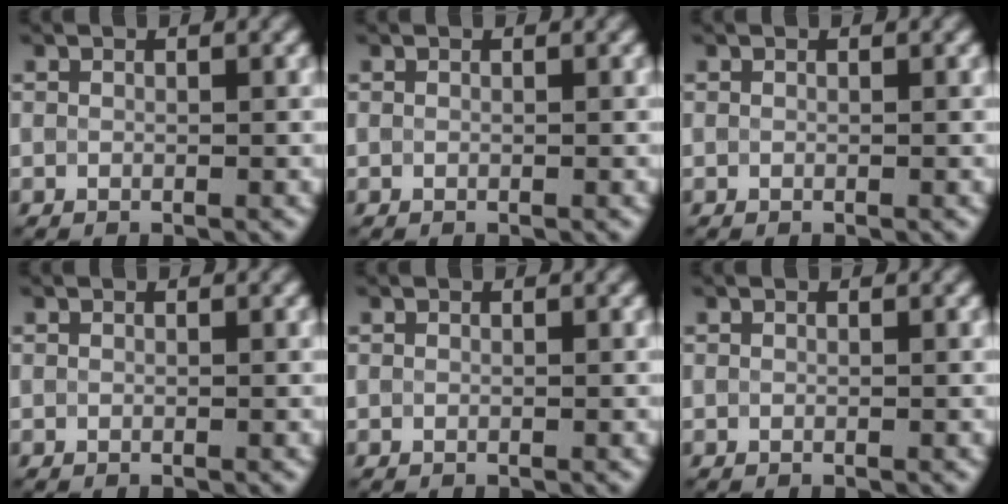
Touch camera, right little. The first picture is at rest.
{"total": 0.0}
{"total": 0.0}
{"total": 0.0}
{"total": 0.0}
{"total": 0.0}